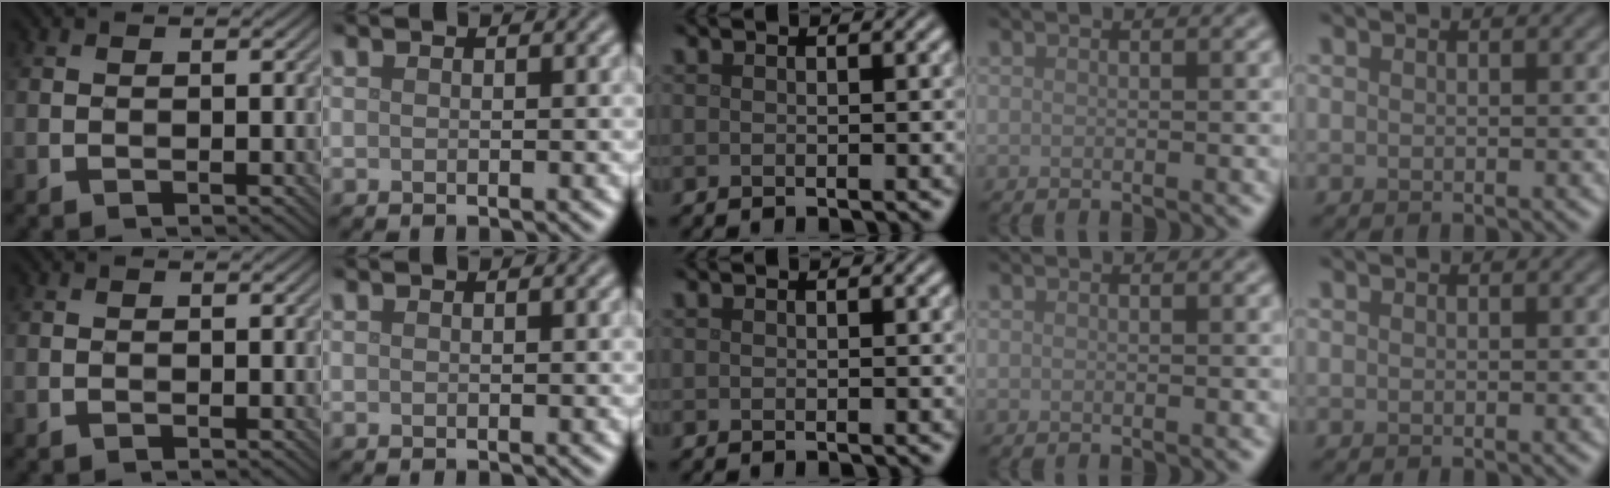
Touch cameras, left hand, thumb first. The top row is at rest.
{}